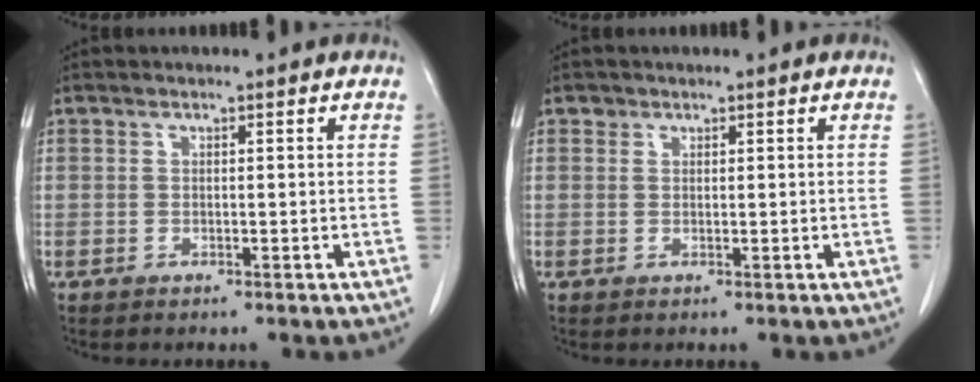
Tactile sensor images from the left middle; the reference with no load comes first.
{"total": 0.7, "force": [0.4, 0.5, 0.0], "torque": [0.006, -0.001, 0.005]}